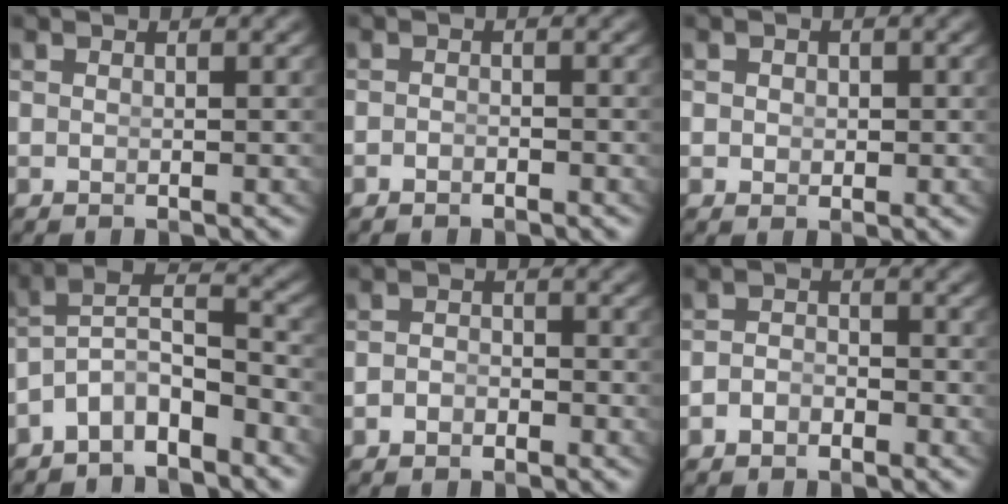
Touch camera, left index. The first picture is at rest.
{"total": 1.0, "force": [-1.0, 0.0, 0.0], "torque": [-0.002, -0.011, -0.013]}
{"total": 1.3, "force": [0.0, 1.1, 0.5], "torque": [-0.009, -0.010, 0.002]}
{"total": 7.4, "force": [-2.5, 5.8, 3.8], "torque": [-0.087, -0.035, -0.041]}
{"total": 1.7, "force": [-1.4, 0.9, 0.2], "torque": [0.002, -0.013, -0.024]}
{"total": 2.1, "force": [-1.7, 1.0, 0.4], "torque": [-0.002, -0.014, -0.029]}